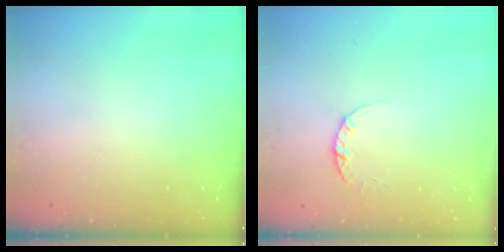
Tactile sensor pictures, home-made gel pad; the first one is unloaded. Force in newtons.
{"total": 2.4, "press": 2.3, "slide": 0.3}